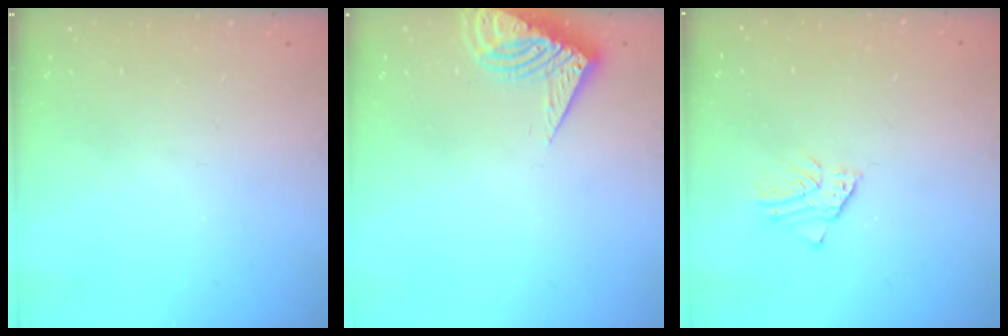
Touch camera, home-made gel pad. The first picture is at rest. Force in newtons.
{"total": 8.5, "press": 8.5, "slide": 0.5}
{"total": 2.3, "press": 2.3, "slide": 0.1}